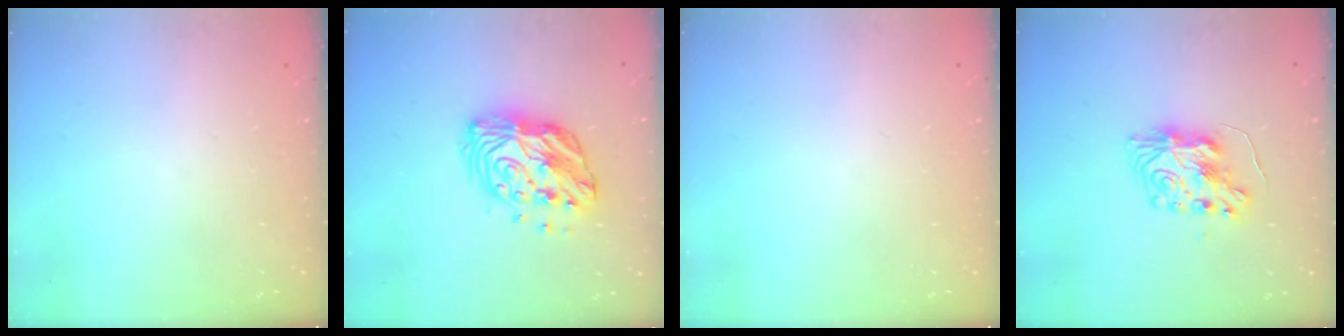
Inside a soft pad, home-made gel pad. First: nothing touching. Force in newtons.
{"total": 12.7, "press": 12.7, "slide": 0.6}
{"total": 0.0}
{"total": 9.0, "press": 9.0, "slide": 0.5}